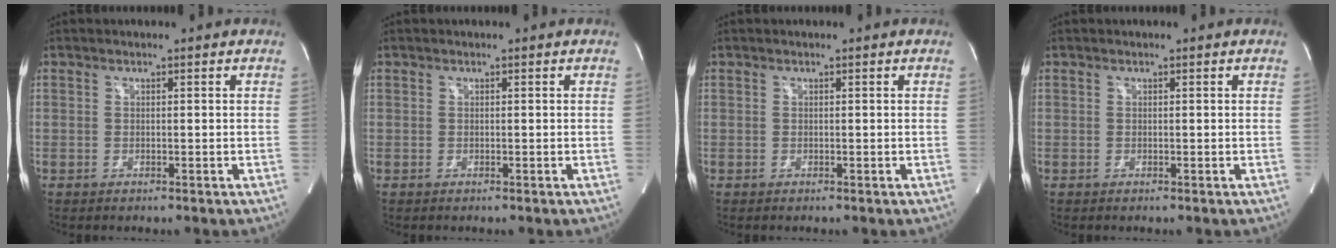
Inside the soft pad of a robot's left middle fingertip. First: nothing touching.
{"total": 0.0}
{"total": 0.0}
{"total": 0.0}